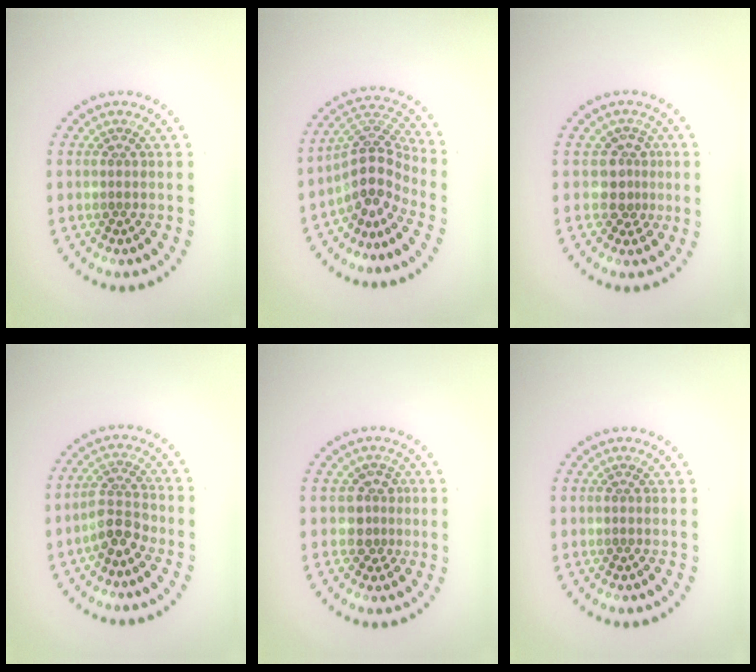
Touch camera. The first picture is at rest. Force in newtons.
{"total": 4.3, "press": 3.1, "slide": 3.0}
{"total": 2.5, "press": 1.9, "slide": 1.6}
{"total": 2.8, "press": 2.5, "slide": 1.3}
{"total": 2.2, "press": 1.6, "slide": 1.4}
{"total": 0.0}